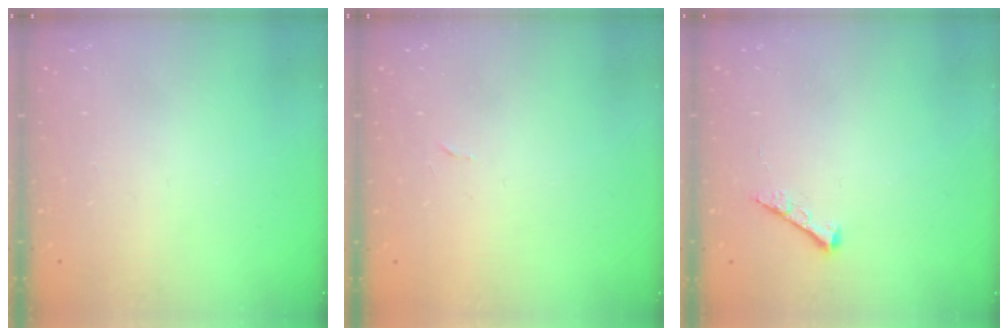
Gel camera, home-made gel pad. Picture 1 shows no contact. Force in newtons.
{"total": 2.4, "press": 2.4, "slide": 0.4}
{"total": 3.9, "press": 3.9, "slide": 0.5}